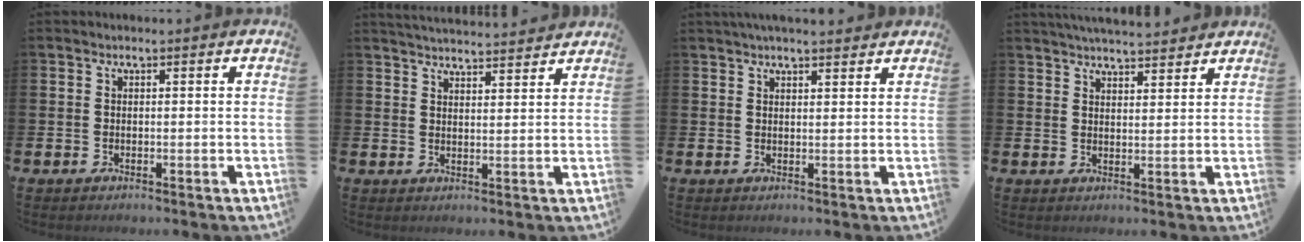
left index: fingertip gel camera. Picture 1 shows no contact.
{"total": 4.0, "force": [4.0, -0.1, 0.1], "torque": [-0.007, -0.027, 0.071]}
{"total": 2.9, "force": [2.8, 0.3, 0.8], "torque": [-0.008, -0.010, 0.048]}
{"total": 4.3, "force": [4.3, 0.0, 0.3], "torque": [-0.012, -0.021, 0.079]}